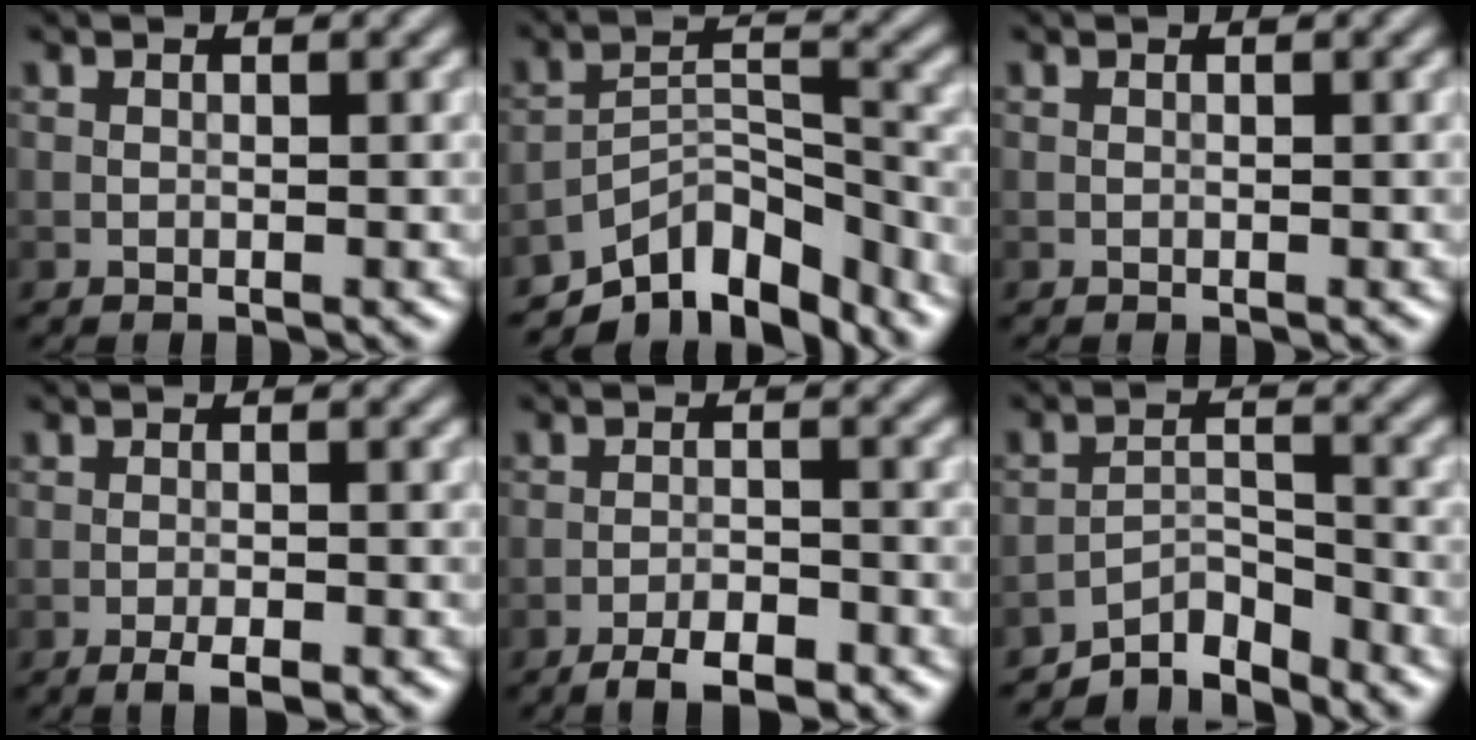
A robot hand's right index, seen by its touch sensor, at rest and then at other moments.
{"total": 8.0, "force": [-6.4, 3.0, 3.6], "torque": [-0.041, -0.005, -0.117]}
{"total": 0.0}
{"total": 2.2, "force": [-1.4, 0.5, 1.6], "torque": [-0.027, -0.001, -0.025]}
{"total": 3.6, "force": [-2.6, 1.0, 2.2], "torque": [-0.034, 0.004, -0.047]}
{"total": 4.0, "force": [-3.7, 0.9, 1.1], "torque": [-0.011, 0.009, -0.075]}